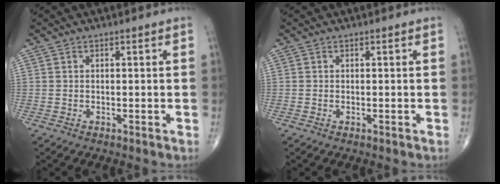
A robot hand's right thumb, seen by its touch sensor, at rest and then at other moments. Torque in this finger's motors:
{"motor_torque": [1.61, 1.48, -0.07, -0.17, 0.01]}